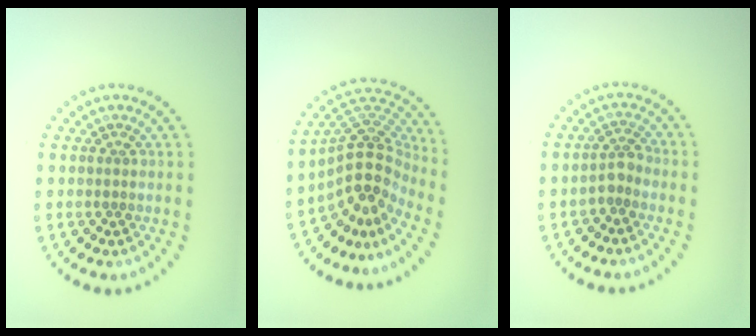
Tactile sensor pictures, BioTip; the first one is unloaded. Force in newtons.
{"total": 4.9, "press": 3.6, "slide": 3.4}
{"total": 1.8, "press": 1.5, "slide": 1.0}